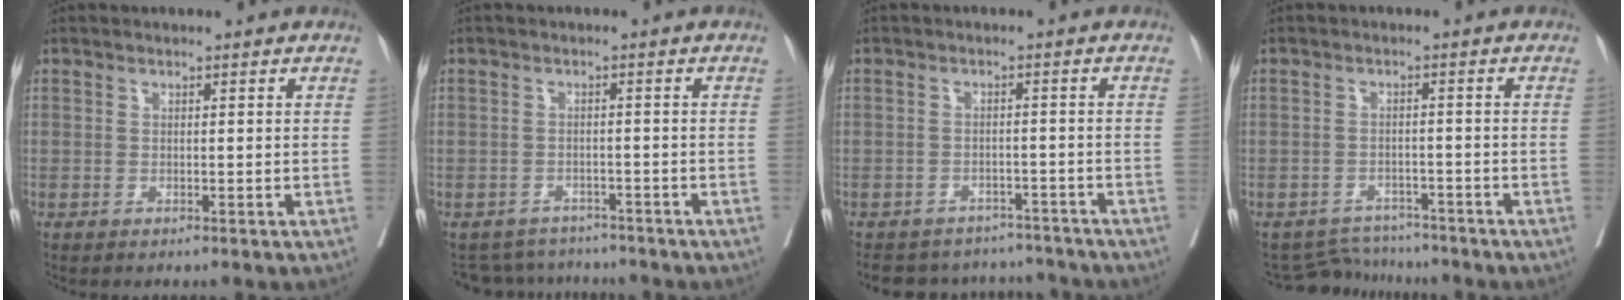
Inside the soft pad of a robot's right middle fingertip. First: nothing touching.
{"total": 5.1, "force": [-4.9, 1.5, -0.6], "torque": [0.007, 0.011, -0.068]}
{"total": 9.9, "force": [-9.2, 3.6, 1.0], "torque": [-0.015, 0.015, -0.112]}
{"total": 4.8, "force": [-4.5, 1.0, -1.2], "torque": [0.014, 0.005, -0.069]}